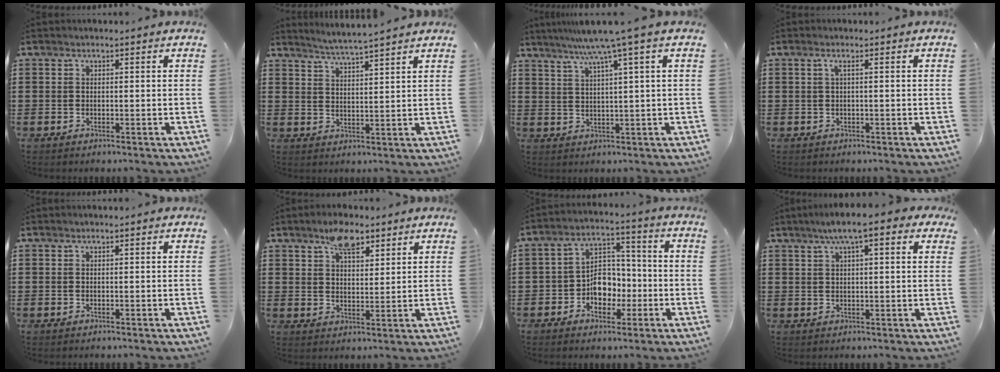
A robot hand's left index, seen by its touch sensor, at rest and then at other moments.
{"total": 3.7, "force": [3.5, -0.9, 0.7], "torque": [-0.025, -0.018, 0.061]}
{"total": 6.4, "force": [3.8, -1.0, 5.1], "torque": [-0.107, -0.010, 0.061]}
{"total": 1.1, "force": [0.0, 0.0, 1.1], "torque": [-0.021, -0.001, 0.000]}
{"total": 0.0}
{"total": 6.6, "force": [4.3, 3.1, 4.0], "torque": [-0.065, 0.002, 0.075]}
{"total": 6.6, "force": [-2.0, 5.3, 3.4], "torque": [-0.061, 0.016, -0.037]}
{"total": 6.2, "force": [3.4, 0.9, 5.0], "torque": [-0.096, 0.007, 0.056]}